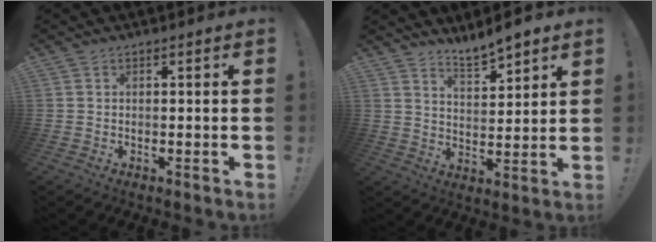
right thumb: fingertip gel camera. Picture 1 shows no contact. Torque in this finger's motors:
{"motor_torque": [0.00, 0.10, -0.07, 0.29, 0.06]}